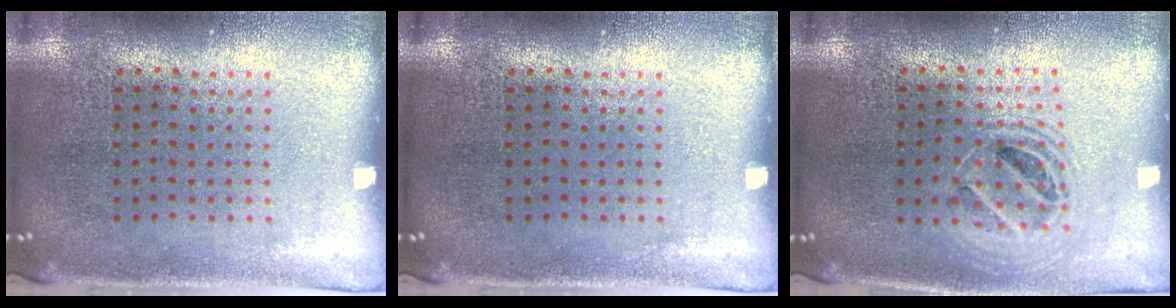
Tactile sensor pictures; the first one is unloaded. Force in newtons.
{"total": 0.0}
{"total": 1.5, "press": 1.3, "slide": 0.8}